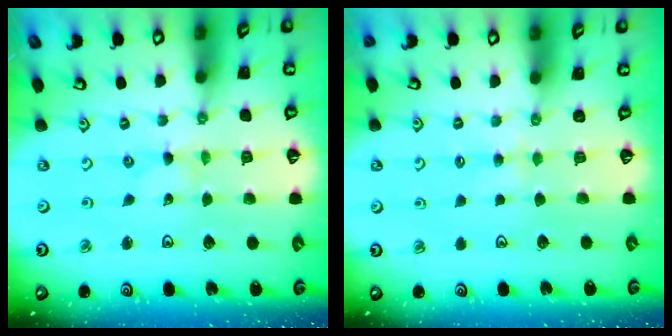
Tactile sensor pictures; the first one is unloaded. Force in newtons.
{"total": 3.0, "press": 3.0, "slide": 0.5}